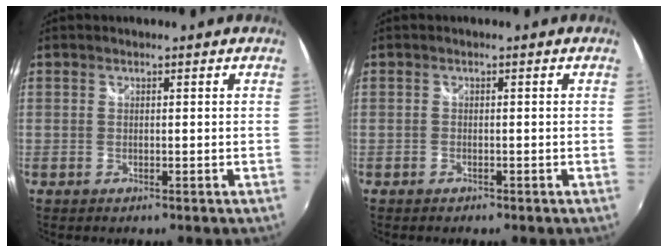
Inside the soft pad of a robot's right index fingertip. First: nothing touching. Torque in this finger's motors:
{"motor_torque": [0.01, 0.00, 0.04, 0.00]}